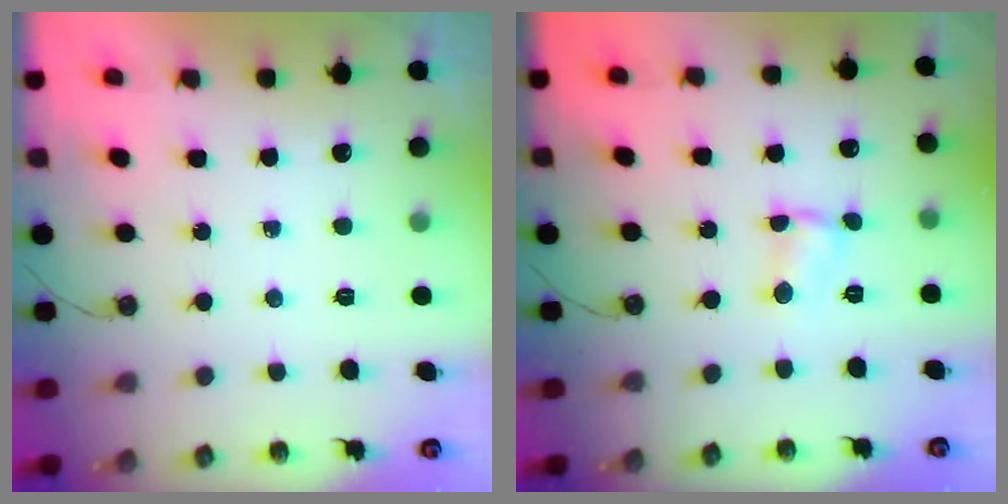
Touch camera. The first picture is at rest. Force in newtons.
{"total": 1.5, "press": 1.4, "slide": 0.2}